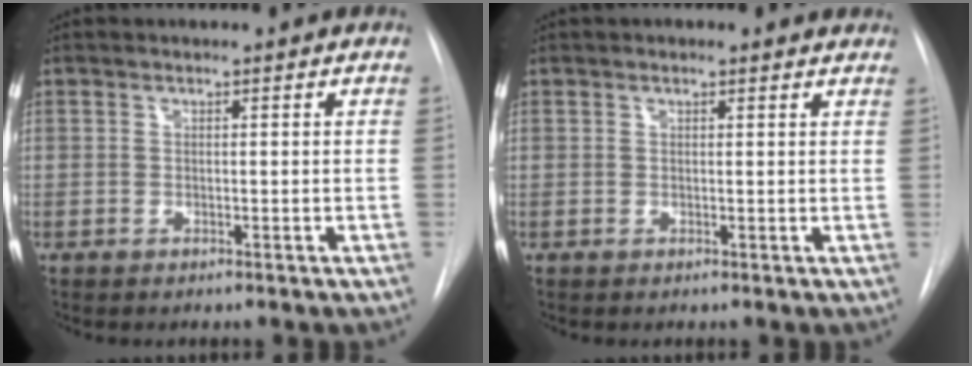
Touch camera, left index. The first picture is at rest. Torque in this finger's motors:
{"motor_torque": [1.15, -0.98, 0.04, 0.02]}